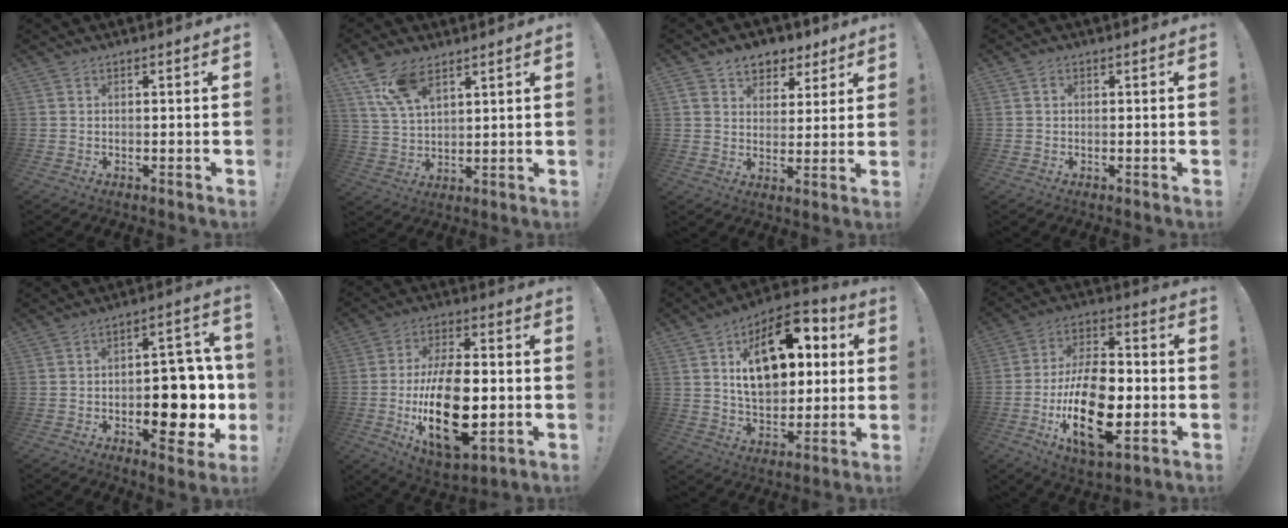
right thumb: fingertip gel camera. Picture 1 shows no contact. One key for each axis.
{"total": 11.8, "fx": 7.2, "fy": 6.2, "fz": 6.8, "tx": -0.124, "ty": -0.024, "tz": 0.141}
{"total": 7.7, "fx": 4.5, "fy": 5.9, "fz": 2.1, "tx": -0.030, "ty": -0.023, "tz": 0.089}
{"total": 0.9, "fx": 0.3, "fy": 0.8, "fz": 0.3, "tx": 0.001, "ty": 0.002, "tz": 0.003}
{"total": 15.4, "fx": -3.6, "fy": 9.0, "fz": 12.0, "tx": -0.133, "ty": 0.021, "tz": -0.048}
{"total": 23.2, "fx": -3.6, "fy": 12.0, "fz": 19.6, "tx": -0.343, "ty": 0.002, "tz": -0.052}
{"total": 20.8, "fx": 6.3, "fy": 12.5, "fz": 15.4, "tx": -0.222, "ty": -0.016, "tz": 0.108}
{"total": 22.7, "fx": -6.0, "fy": 11.8, "fz": 18.4, "tx": -0.332, "ty": 0.019, "tz": -0.096}